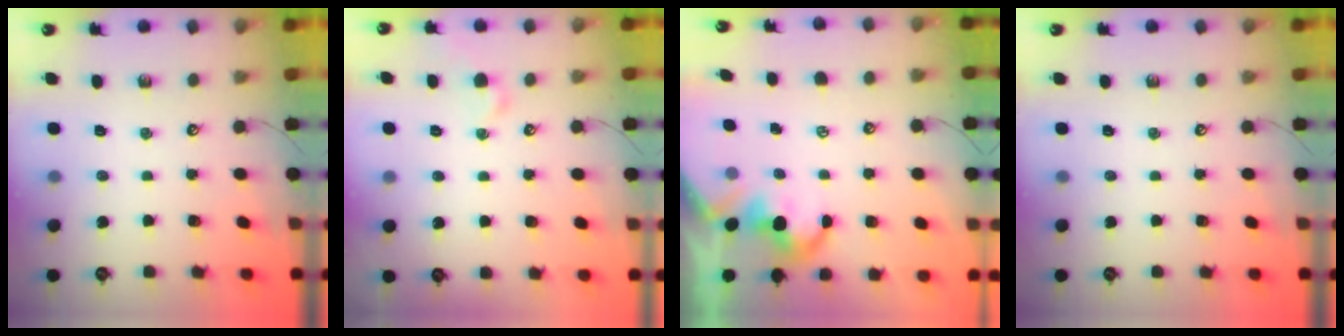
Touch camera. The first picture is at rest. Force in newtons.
{"total": 1.1, "press": 1.0, "slide": 0.3}
{"total": 0.9, "press": 0.6, "slide": 0.7}
{"total": 0.0}